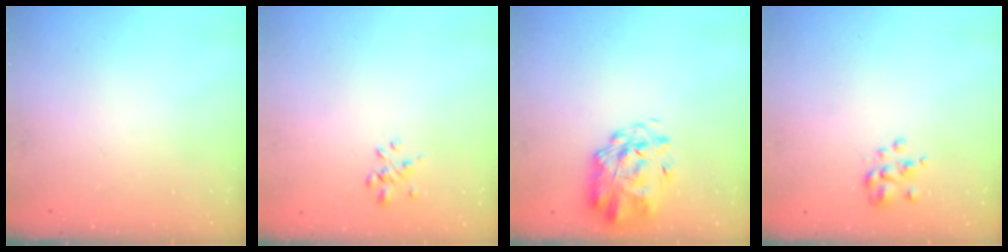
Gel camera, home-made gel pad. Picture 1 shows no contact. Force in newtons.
{"total": 1.9, "press": 1.8, "slide": 0.6}
{"total": 2.6, "press": 2.1, "slide": 1.6}
{"total": 2.0, "press": 1.9, "slide": 0.6}